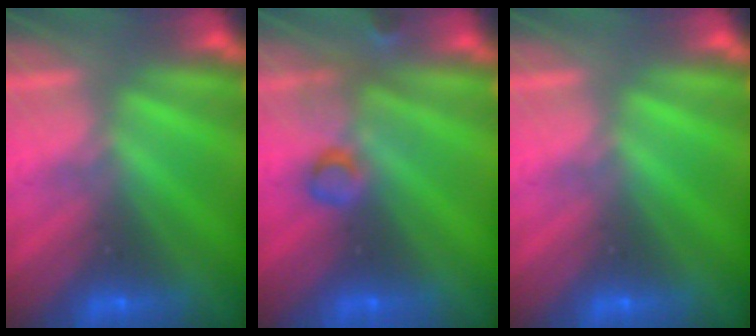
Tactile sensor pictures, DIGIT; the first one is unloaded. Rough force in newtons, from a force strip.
{"total": 2.8}
{"total": 0.0}